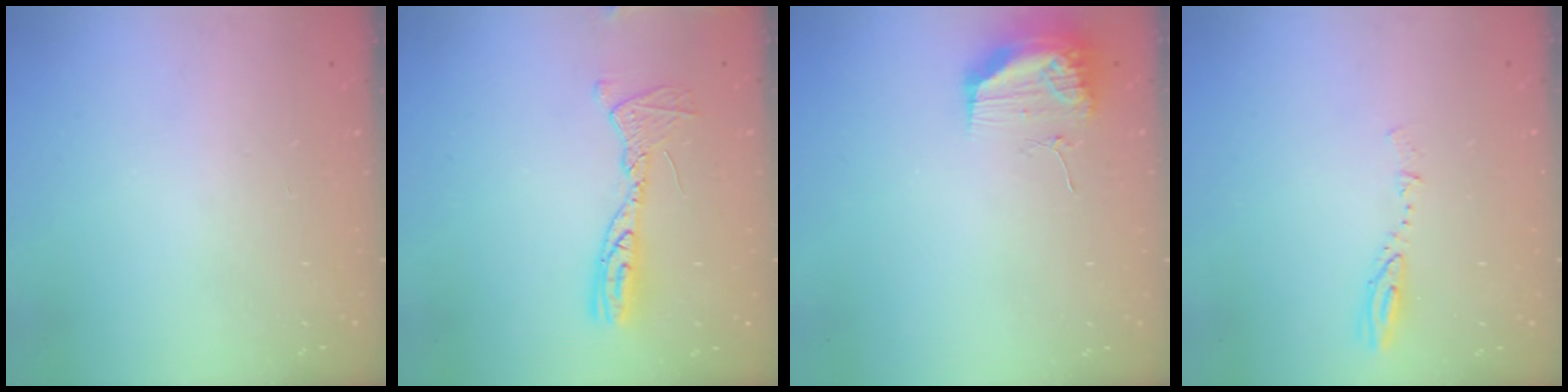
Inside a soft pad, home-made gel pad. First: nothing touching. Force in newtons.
{"total": 12.0, "press": 11.9, "slide": 1.1}
{"total": 17.0, "press": 13.3, "slide": 10.6}
{"total": 3.8, "press": 3.8, "slide": 0.4}